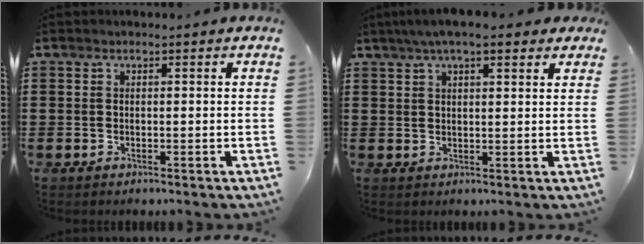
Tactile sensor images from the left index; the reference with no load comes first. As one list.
[{"total": 5.0, "force": [3.4, 1.1, 3.5], "torque": [-0.073, 0.006, 0.060]}]